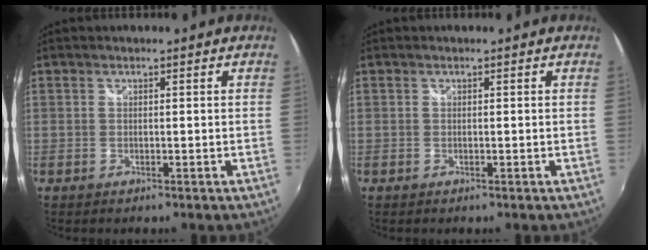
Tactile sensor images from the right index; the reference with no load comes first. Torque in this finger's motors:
{"motor_torque": [-0.07, 0.07, 0.00, 0.00]}